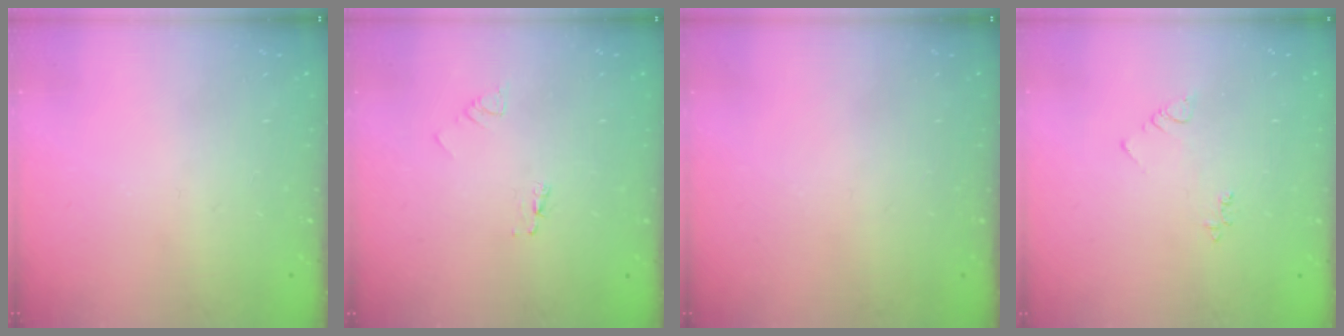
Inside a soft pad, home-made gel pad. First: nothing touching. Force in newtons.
{"total": 2.1, "press": 2.1, "slide": 0.1}
{"total": 0.0}
{"total": 3.9, "press": 3.8, "slide": 0.7}